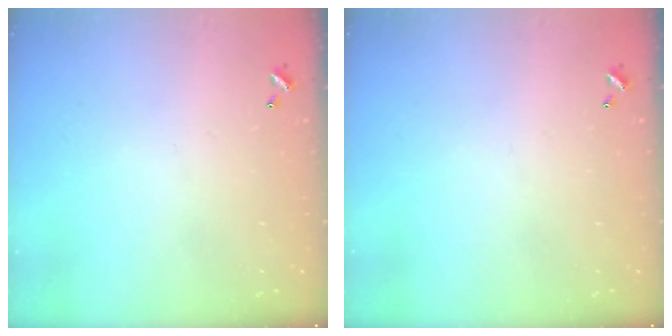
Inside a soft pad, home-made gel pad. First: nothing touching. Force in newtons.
{"total": 0.0}